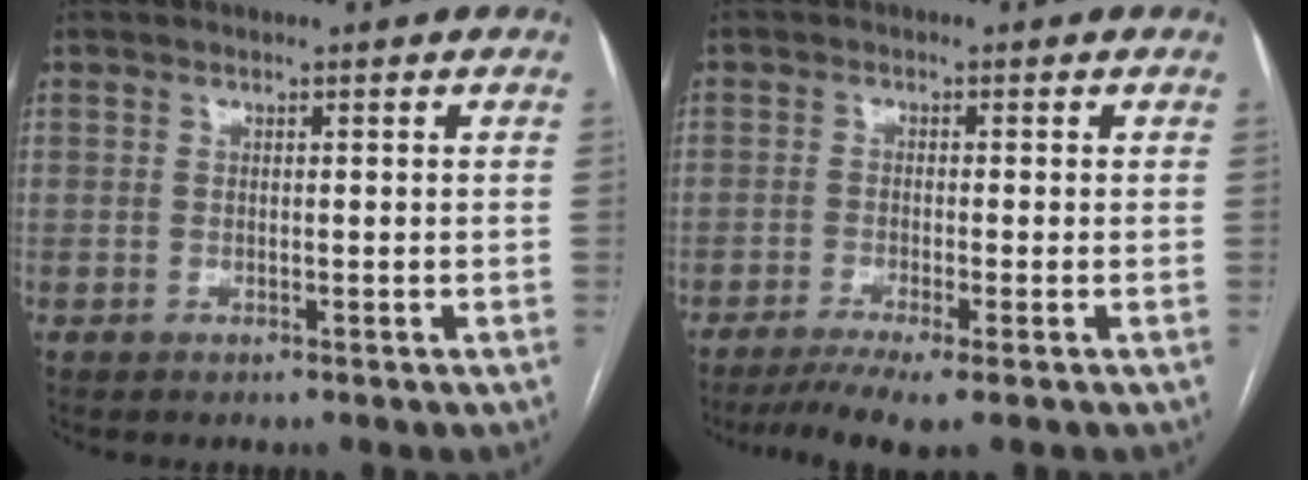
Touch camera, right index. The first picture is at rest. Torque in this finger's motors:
{"motor_torque": [0.11, -0.24, 0.09, 0.03]}